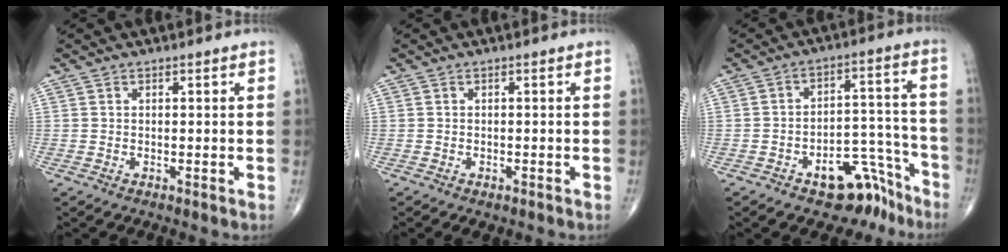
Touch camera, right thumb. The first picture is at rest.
{"total": 1.2, "force": [-0.6, 0.7, 0.7], "torque": [-0.010, 0.001, -0.005]}
{"total": 11.1, "force": [-7.4, 6.2, 5.5], "torque": [-0.024, 0.090, -0.103]}